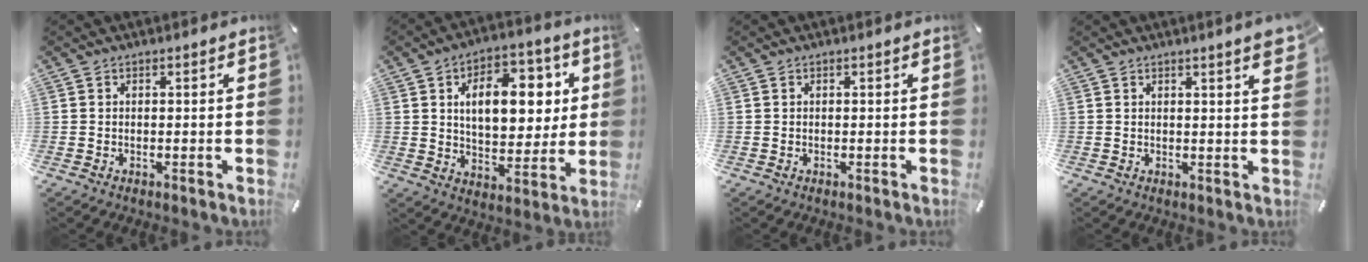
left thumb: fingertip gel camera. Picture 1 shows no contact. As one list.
[{"total": 15.1, "force": [4.2, 9.3, 11.2], "torque": [-0.154, -0.001, 0.069]}, {"total": 0.0}, {"total": 3.4, "force": [1.9, 0.4, 2.8], "torque": [-0.040, -0.009, 0.030]}]